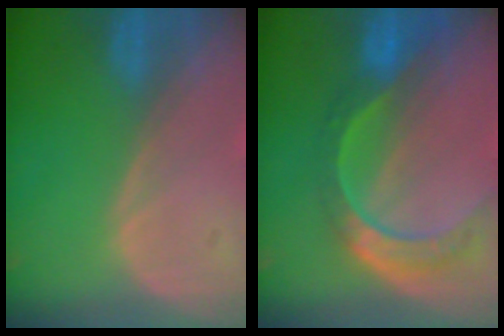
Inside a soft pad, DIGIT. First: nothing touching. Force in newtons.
{"total": 8.7, "press": 7.3, "slide": 4.7}